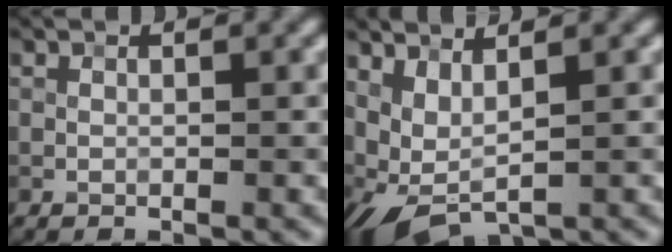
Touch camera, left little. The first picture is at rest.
{"total": 4.0, "force": [0.8, 1.6, 3.6], "torque": [-0.091, -0.006, 0.021]}